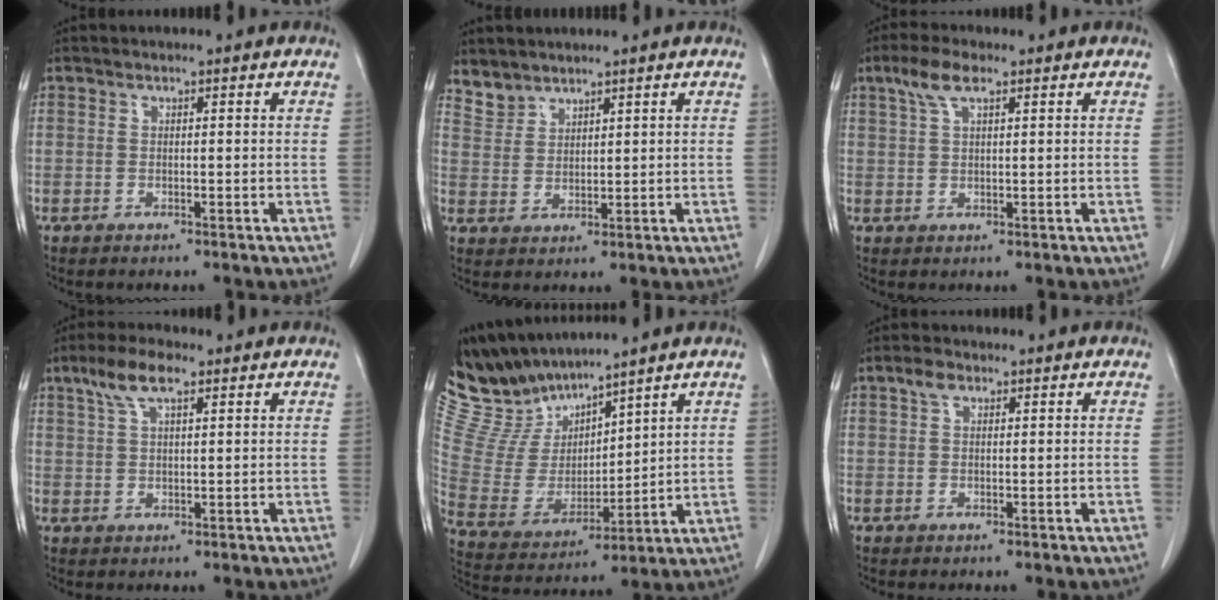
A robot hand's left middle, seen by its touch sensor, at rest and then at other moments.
{"total": 3.3, "force": [3.1, 1.3, -0.3], "torque": [0.008, 0.008, 0.065]}
{"total": 4.3, "force": [2.5, 1.2, 3.3], "torque": [-0.076, 0.015, 0.053]}
{"total": 5.9, "force": [3.5, 1.6, 4.4], "torque": [-0.095, 0.018, 0.066]}
{"total": 12.0, "force": [11.5, 2.6, 2.3], "torque": [-0.074, 0.009, 0.250]}
{"total": 2.0, "force": [1.1, 1.1, 1.2], "torque": [-0.028, 0.011, 0.021]}